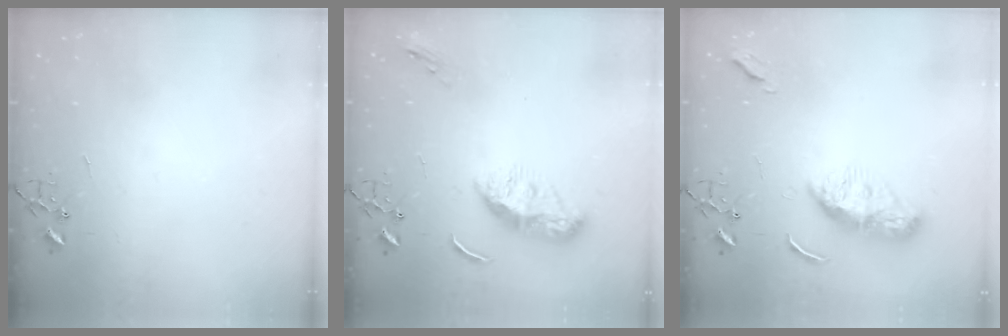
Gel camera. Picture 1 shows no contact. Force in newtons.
{"total": 11.6, "press": 11.6, "slide": 0.3}
{"total": 10.4, "press": 10.3, "slide": 0.7}